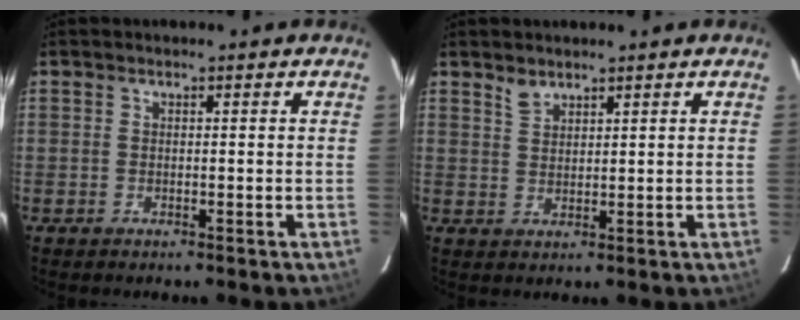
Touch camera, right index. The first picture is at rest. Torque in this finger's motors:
{"motor_torque": [-0.12, 0.13, -0.01, 0.02]}